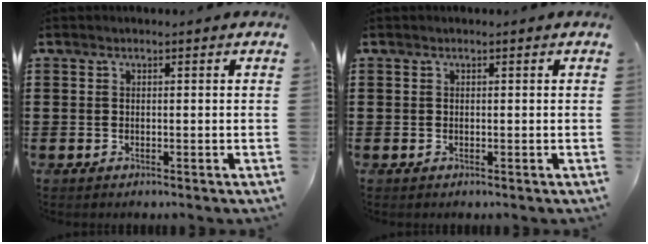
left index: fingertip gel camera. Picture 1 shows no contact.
{"total": 0.0}